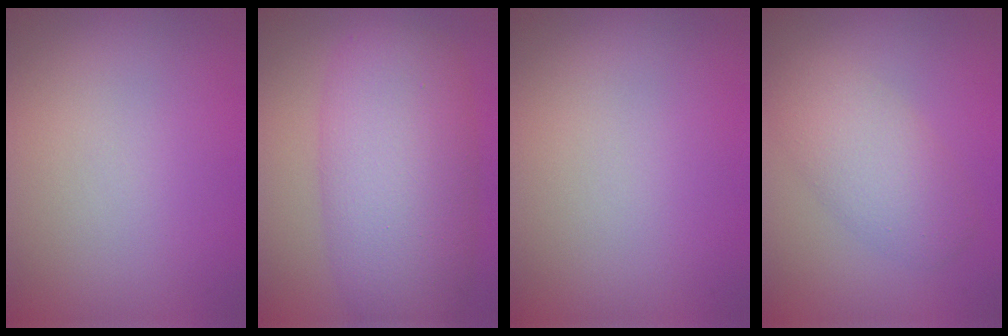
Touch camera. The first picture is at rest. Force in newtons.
{"total": 9.5, "press": 9.5, "slide": 0.2}
{"total": 0.0}
{"total": 4.1, "press": 4.1, "slide": 0.1}